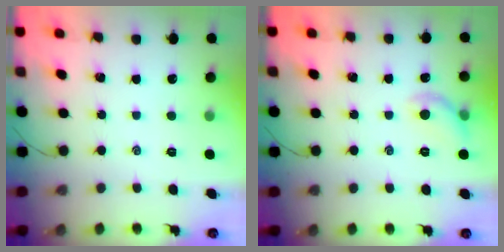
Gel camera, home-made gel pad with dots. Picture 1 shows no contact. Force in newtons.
{"total": 6.9, "press": 6.8, "slide": 0.9}